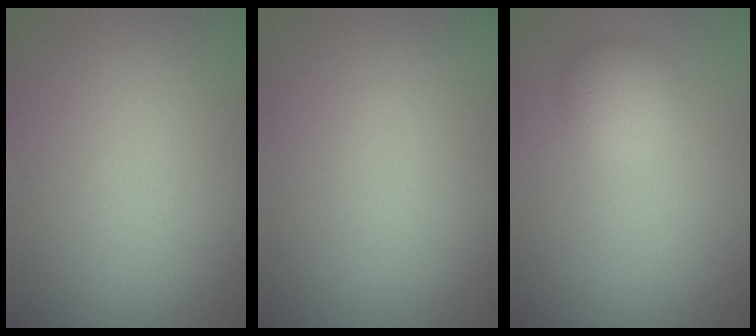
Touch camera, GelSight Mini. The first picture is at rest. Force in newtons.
{"total": 0.0}
{"total": 2.6, "press": 2.6, "slide": 0.1}